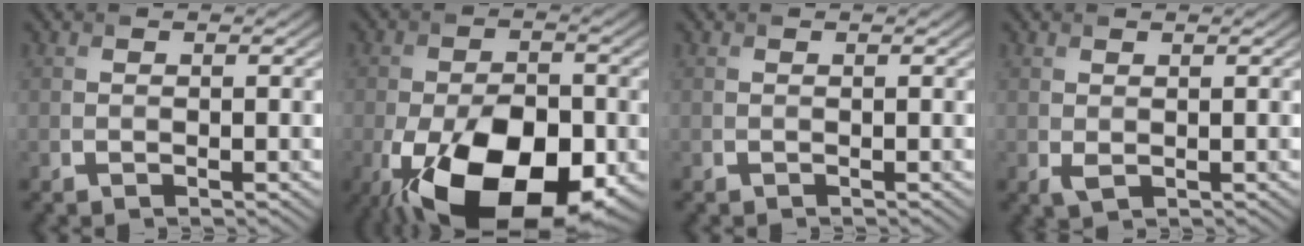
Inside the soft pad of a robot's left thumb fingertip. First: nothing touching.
{"total": 17.9, "force": [-7.2, 9.9, 13.1], "torque": [-0.226, -0.045, -0.101]}
{"total": 0.0}
{"total": 1.2, "force": [0.1, 0.7, 0.9], "torque": [-0.025, -0.003, 0.005]}